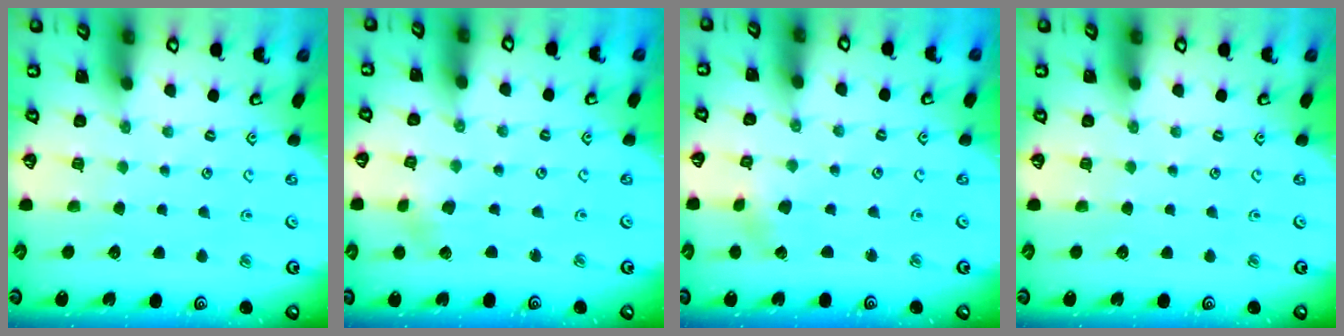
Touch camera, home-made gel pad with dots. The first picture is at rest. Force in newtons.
{"total": 2.3, "press": 2.3, "slide": 0.3}
{"total": 1.9, "press": 1.9, "slide": 0.2}
{"total": 0.0}